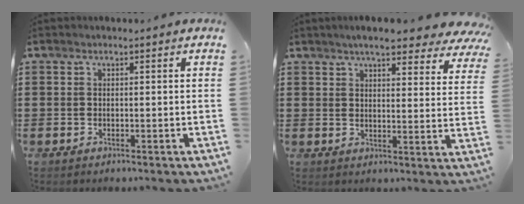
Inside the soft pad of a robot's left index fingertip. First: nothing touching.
{"total": 6.3, "force": [5.5, 0.7, 3.0], "torque": [-0.059, -0.020, 0.095]}